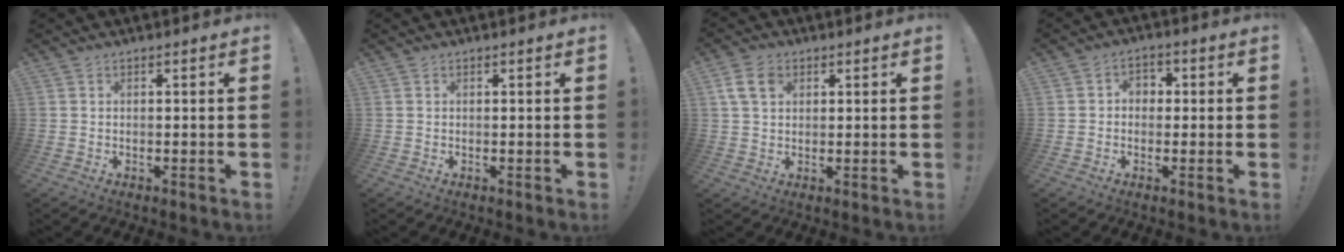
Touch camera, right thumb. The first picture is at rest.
{"total": 0.0}
{"total": 7.4, "force": [2.6, 5.1, 4.6], "torque": [-0.086, 0.004, 0.053]}
{"total": 3.8, "force": [-0.5, 3.2, 1.8], "torque": [-0.027, 0.007, -0.010]}